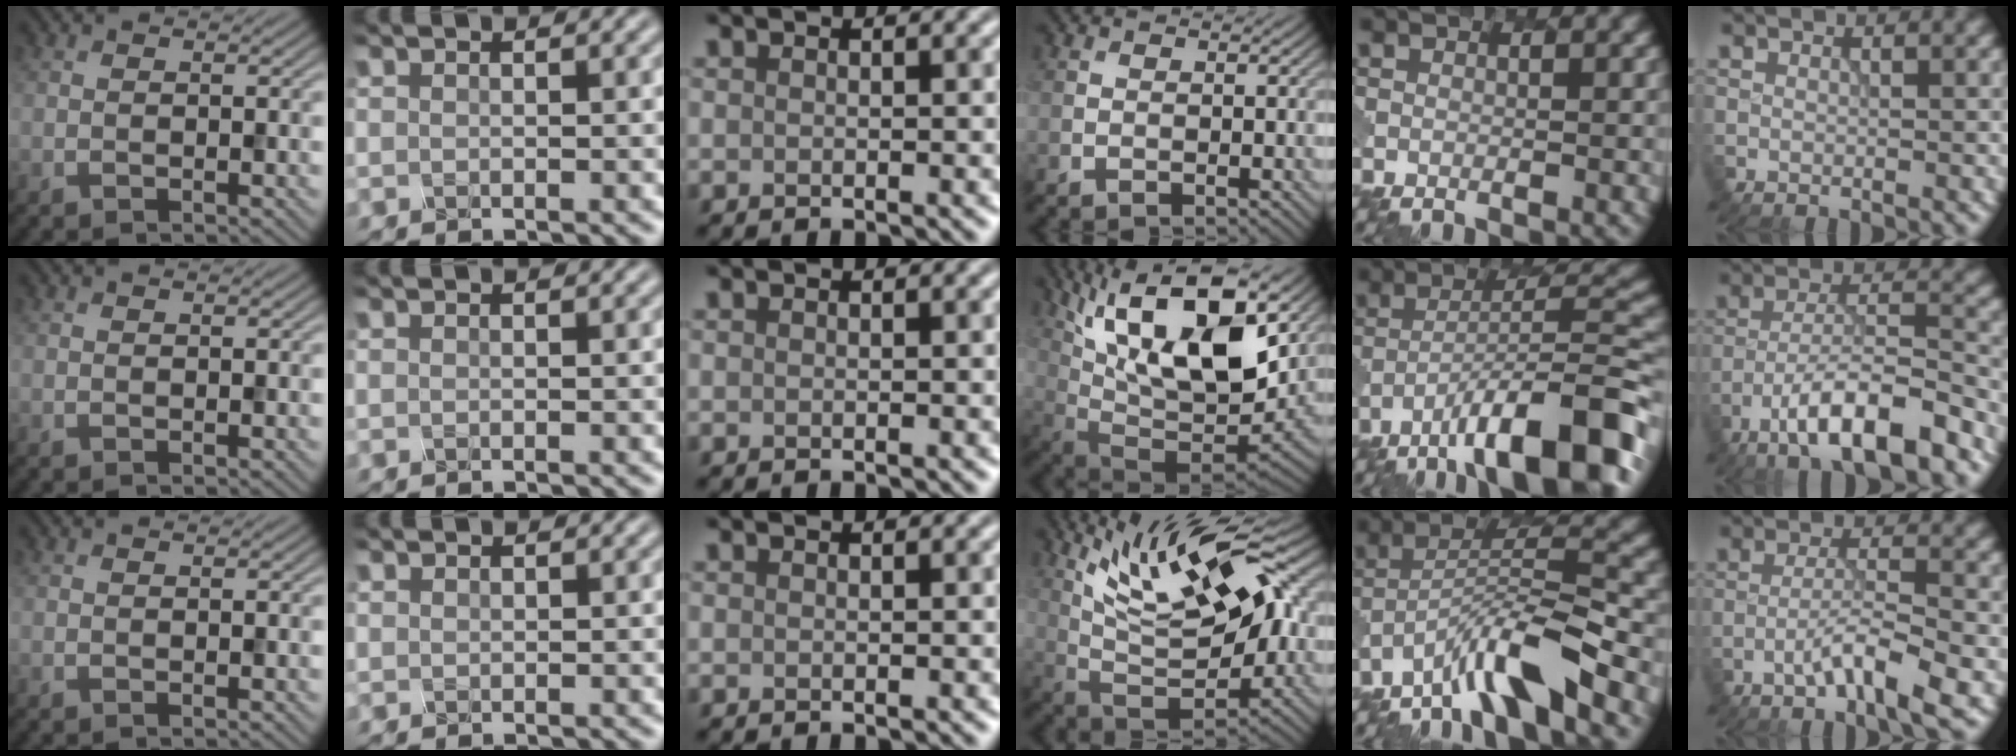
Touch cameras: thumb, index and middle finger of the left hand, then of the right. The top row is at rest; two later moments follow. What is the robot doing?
{"motion": "twist", "object": "rubiks cube"}